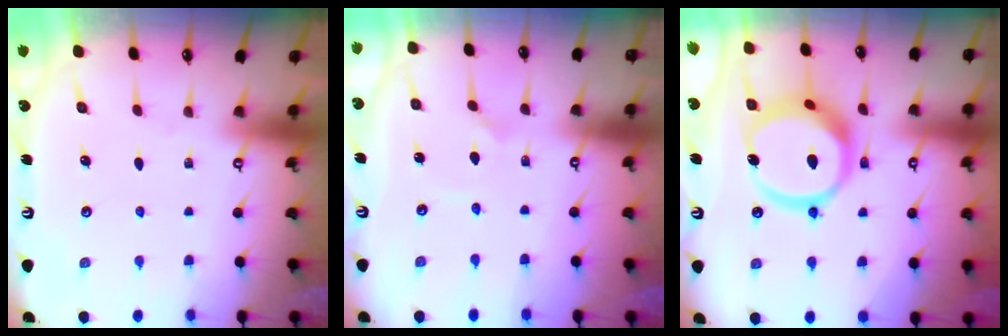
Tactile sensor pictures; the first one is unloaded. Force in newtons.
{"total": 2.2, "press": 2.2, "slide": 0.1}
{"total": 17.2, "press": 17.1, "slide": 2.0}